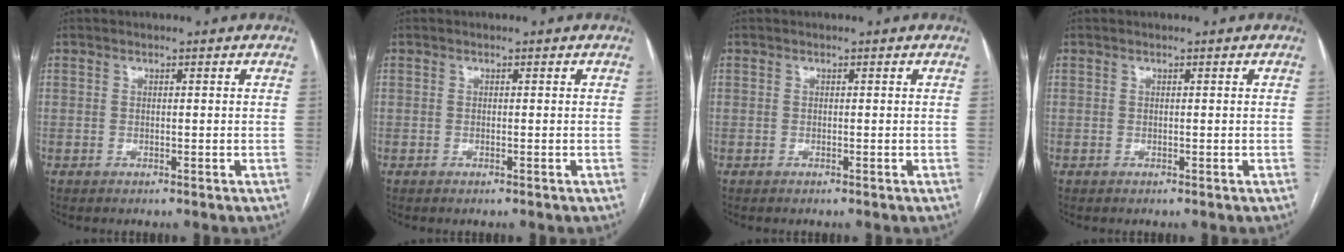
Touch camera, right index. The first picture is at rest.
{"total": 0.0}
{"total": 0.0}
{"total": 0.0}